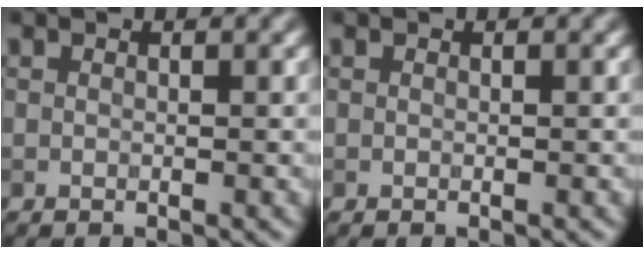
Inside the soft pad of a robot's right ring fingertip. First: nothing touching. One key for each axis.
{"total": 0.0}